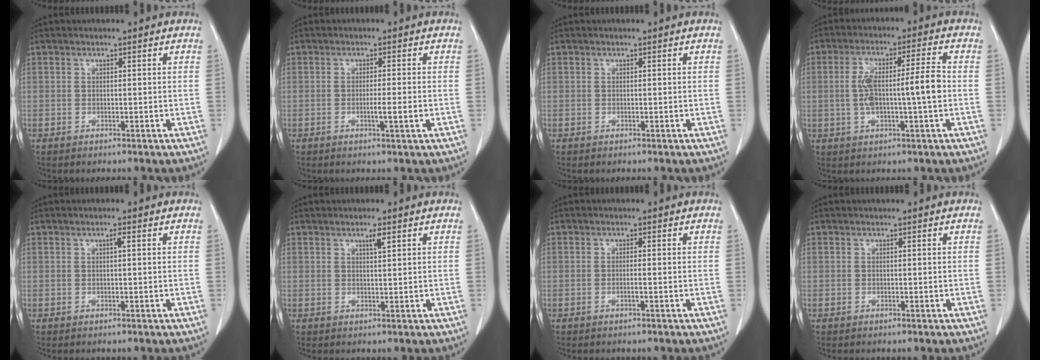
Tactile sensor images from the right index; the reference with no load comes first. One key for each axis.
{"total": 2.8, "fx": -0.7, "fy": -0.2, "fz": 2.7, "tx": -0.046, "ty": -0.005, "tz": -0.012}
{"total": 0.0}
{"total": 8.7, "fx": -0.6, "fy": 0.9, "fz": 8.6, "tx": -0.161, "ty": 0.019, "tz": -0.011}
{"total": 0.7, "fx": 0.2, "fy": 0.0, "fz": 0.7, "tx": -0.013, "ty": 0.002, "tz": 0.004}
{"total": 1.6, "fx": 0.9, "fy": 0.0, "fz": 1.3, "tx": -0.024, "ty": -0.002, "tz": 0.016}
{"total": 0.9, "fx": -0.3, "fy": -0.1, "fz": 0.8, "tx": -0.015, "ty": 0.000, "tz": -0.006}
{"total": 0.0}